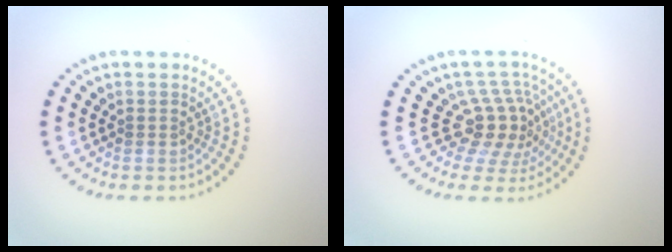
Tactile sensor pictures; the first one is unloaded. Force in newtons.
{"total": 4.0, "press": 3.0, "slide": 2.7}